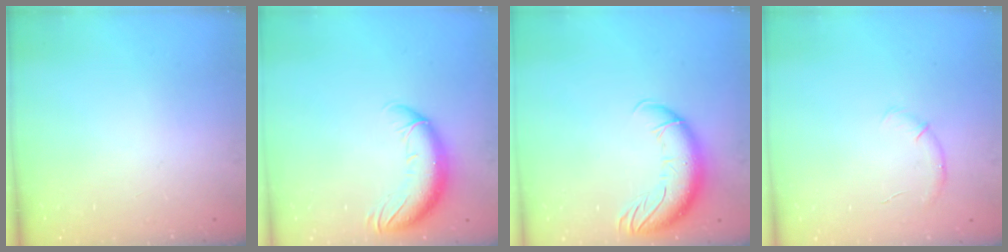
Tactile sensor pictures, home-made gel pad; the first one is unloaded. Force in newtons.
{"total": 12.3, "press": 11.9, "slide": 3.1}
{"total": 14.0, "press": 13.5, "slide": 3.7}
{"total": 7.3, "press": 7.0, "slide": 2.1}